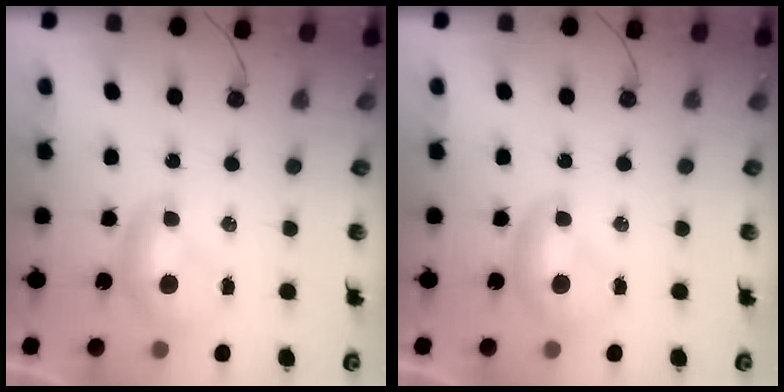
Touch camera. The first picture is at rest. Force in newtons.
{"total": 0.0}